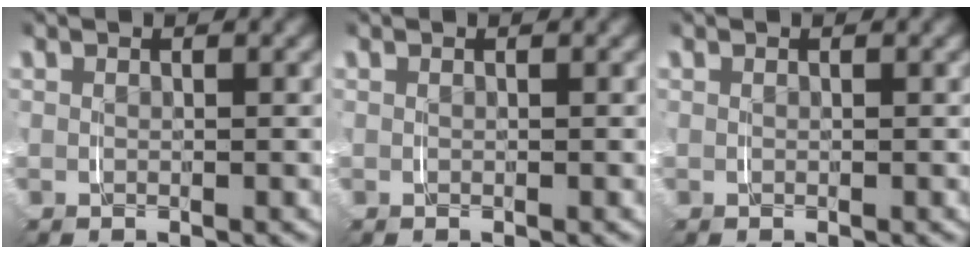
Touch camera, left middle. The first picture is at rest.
{"total": 0.0}
{"total": 0.0}